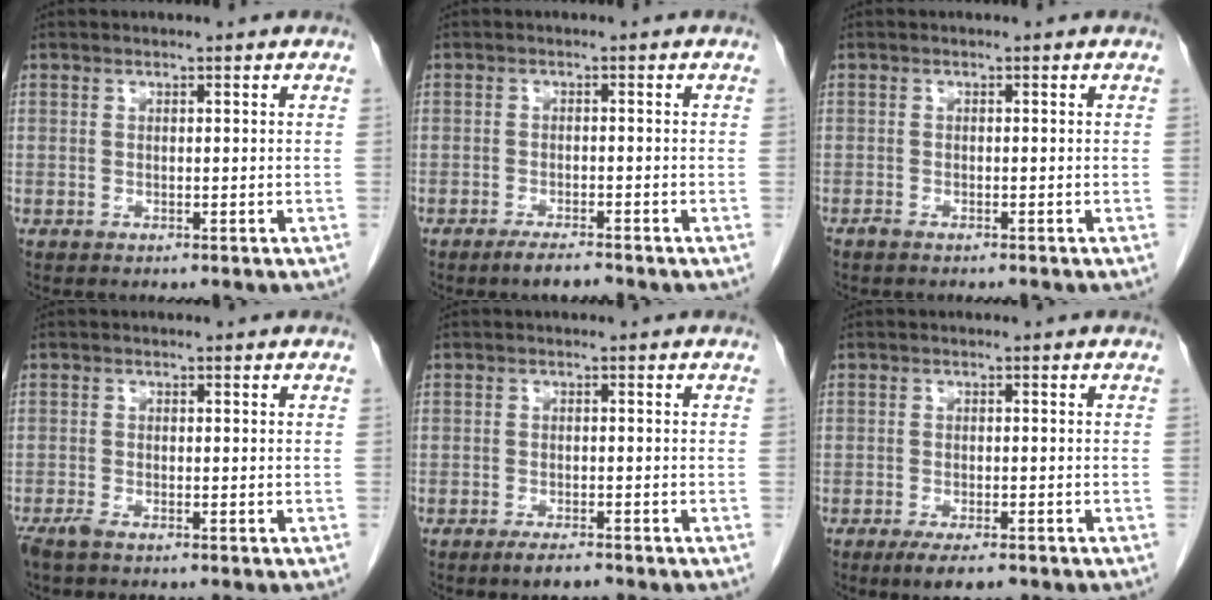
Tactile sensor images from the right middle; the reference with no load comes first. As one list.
[{"total": 2.7, "force": [-2.2, 0.2, 1.5], "torque": [-0.032, -0.004, -0.038]}, {"total": 1.5, "force": [-1.3, 0.2, 0.6], "torque": [-0.015, -0.002, -0.018]}, {"total": 2.2, "force": [-1.7, 0.5, 1.3], "torque": [-0.029, -0.006, -0.031]}, {"total": 2.5, "force": [-1.9, 0.4, 1.5], "torque": [-0.031, -0.004, -0.031]}, {"total": 4.9, "force": [-3.4, 1.3, 3.3], "torque": [-0.049, -0.008, -0.049]}]